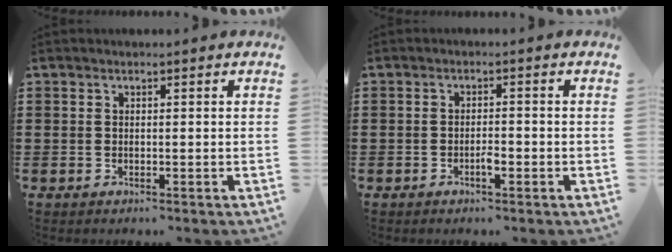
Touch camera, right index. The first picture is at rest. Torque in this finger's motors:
{"motor_torque": [-0.01, 0.02, 0.15, 0.00]}